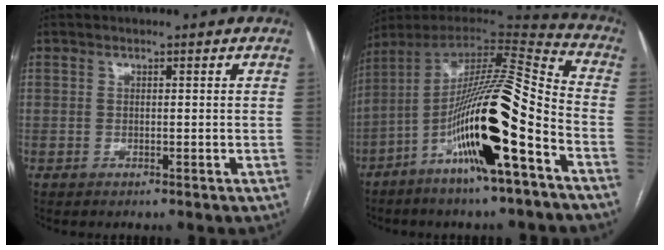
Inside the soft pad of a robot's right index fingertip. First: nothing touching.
{"total": 20.3, "force": [-8.6, 1.3, 18.4], "torque": [-0.327, -0.012, -0.151]}